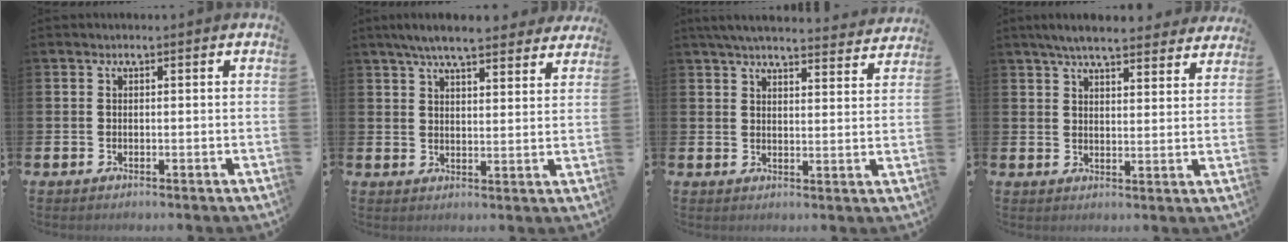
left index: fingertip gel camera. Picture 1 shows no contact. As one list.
[{"total": 6.6, "force": [6.1, 0.9, 2.3], "torque": [-0.053, -0.025, 0.108]}, {"total": 5.3, "force": [5.0, 0.6, 1.4], "torque": [-0.041, -0.028, 0.090]}, {"total": 6.1, "force": [5.7, 0.8, 1.9], "torque": [-0.042, -0.026, 0.100]}]